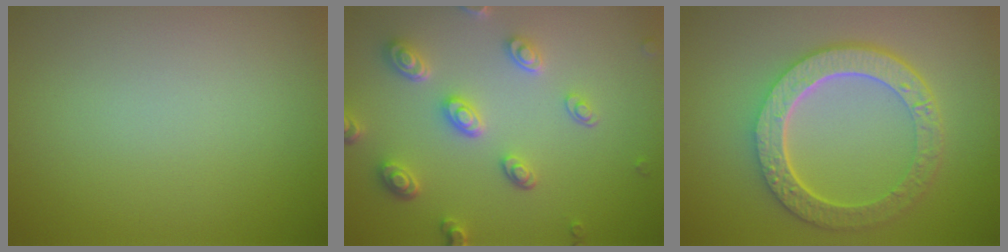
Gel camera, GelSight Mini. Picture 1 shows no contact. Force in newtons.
{"total": 4.7, "press": 3.8, "slide": 2.8}
{"total": 6.7, "press": 5.1, "slide": 4.4}